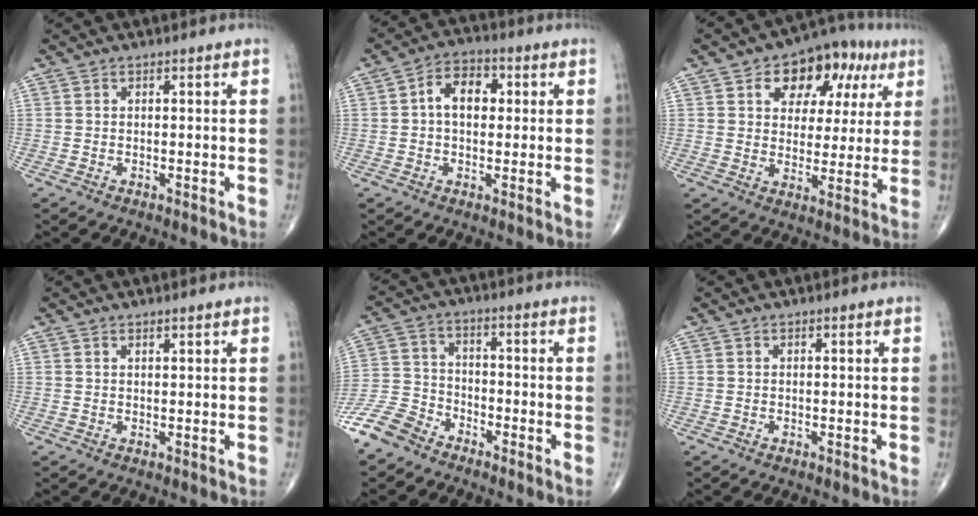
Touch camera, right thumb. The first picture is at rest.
{"total": 7.4, "force": [1.0, 4.9, 5.5], "torque": [-0.074, 0.019, 0.008]}
{"total": 15.0, "force": [6.4, 9.8, 9.4], "torque": [-0.077, 0.005, 0.090]}
{"total": 0.7, "force": [0.7, 0.1, 0.3], "torque": [-0.005, -0.005, 0.011]}
{"total": 8.9, "force": [-6.9, 4.8, 2.7], "torque": [-0.053, 0.025, -0.150]}
{"total": 0.0}